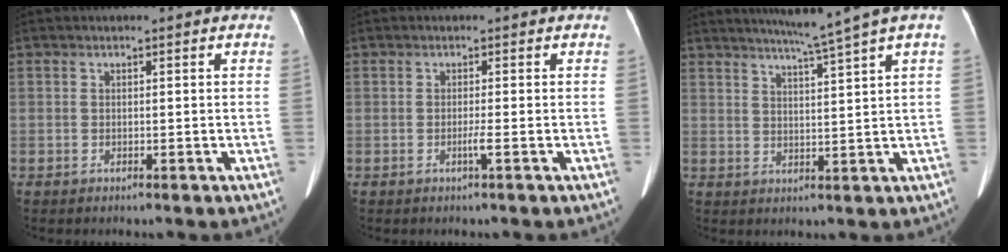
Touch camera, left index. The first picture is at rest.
{"total": 1.1, "force": [-0.7, -0.4, 0.8], "torque": [-0.012, -0.004, -0.014]}
{"total": 7.3, "force": [5.6, -2.2, 4.2], "torque": [-0.063, -0.002, 0.083]}